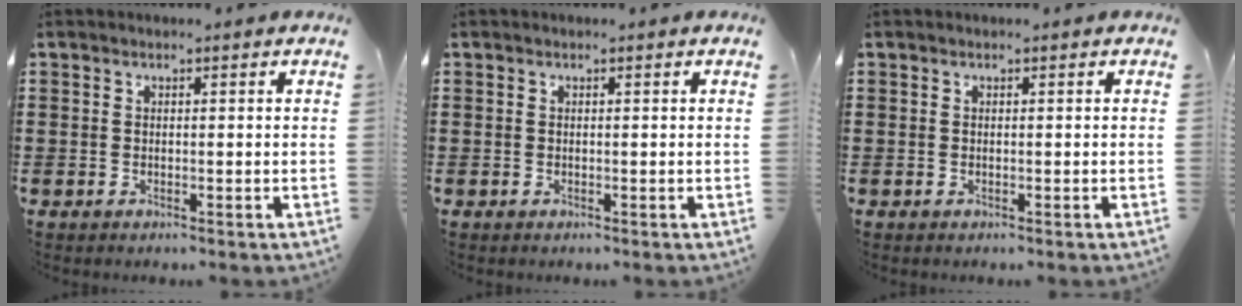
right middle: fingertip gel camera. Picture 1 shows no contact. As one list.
[{"total": 0.0}, {"total": 0.0}]